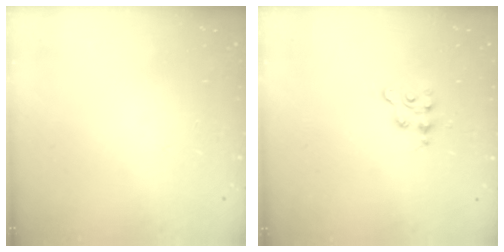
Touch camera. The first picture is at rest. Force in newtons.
{"total": 2.3, "press": 2.3, "slide": 0.3}